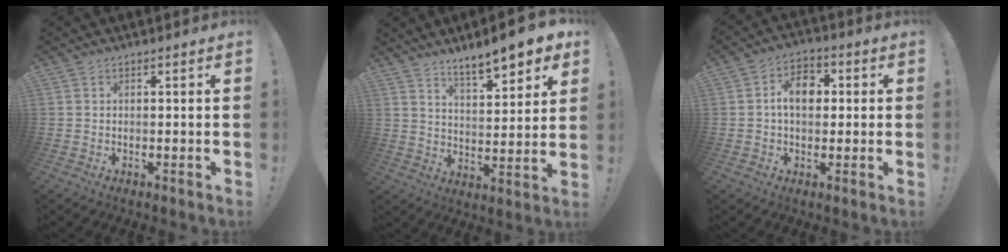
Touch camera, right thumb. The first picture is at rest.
{"total": 9.5, "force": [7.8, 1.1, 5.3], "torque": [-0.083, -0.062, 0.131]}
{"total": 8.7, "force": [1.2, 5.9, 6.3], "torque": [-0.092, 0.010, 0.020]}